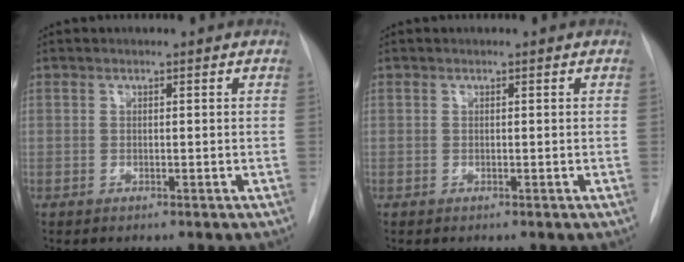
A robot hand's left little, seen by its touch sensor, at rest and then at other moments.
{"total": 0.0}